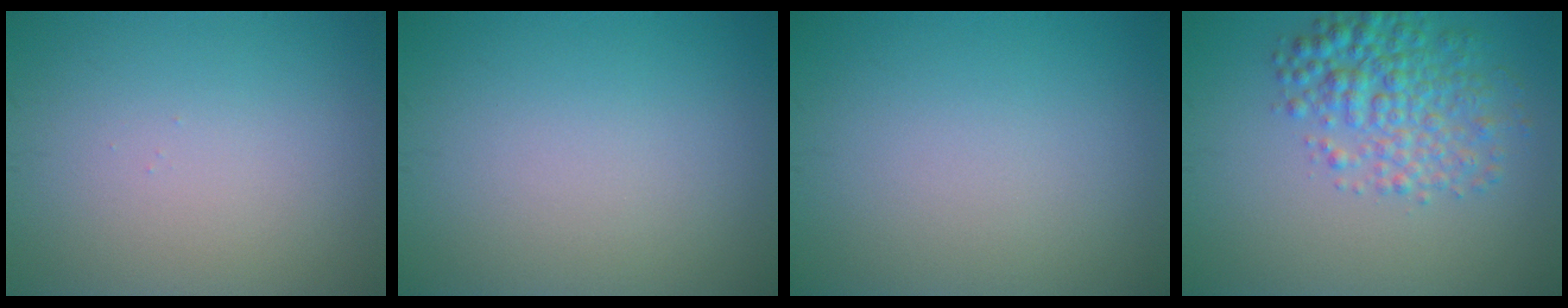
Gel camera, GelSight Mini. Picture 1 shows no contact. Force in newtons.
{"total": 0.0}
{"total": 0.0}
{"total": 4.8, "press": 4.8, "slide": 0.1}